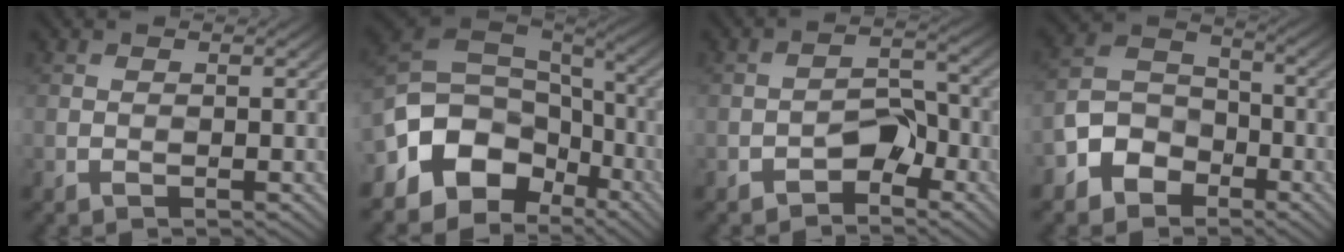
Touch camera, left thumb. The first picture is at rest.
{"total": 13.3, "force": [-4.9, 10.0, 7.2], "torque": [-0.185, -0.030, -0.071]}
{"total": 3.9, "force": [-2.7, 1.8, 2.1], "torque": [-0.032, 0.013, -0.045]}
{"total": 7.0, "force": [-4.4, 4.8, 2.6], "torque": [-0.066, -0.007, -0.104]}